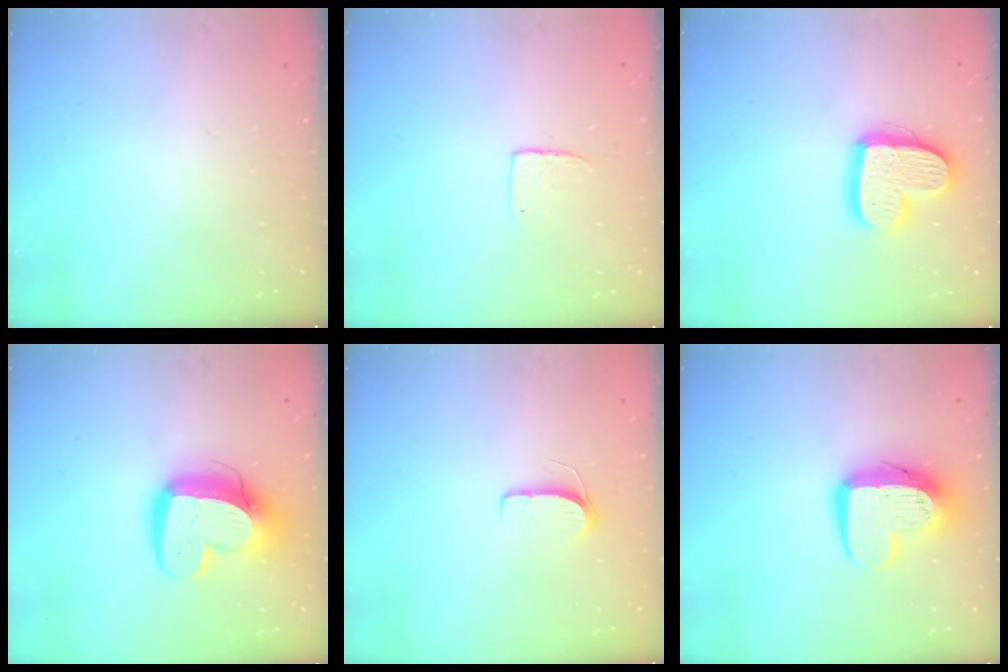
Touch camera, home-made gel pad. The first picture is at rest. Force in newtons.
{"total": 5.9, "press": 5.9, "slide": 0.5}
{"total": 15.7, "press": 15.7, "slide": 1.4}
{"total": 15.2, "press": 15.2, "slide": 1.4}
{"total": 6.1, "press": 6.1, "slide": 0.5}
{"total": 12.4, "press": 12.4, "slide": 1.0}